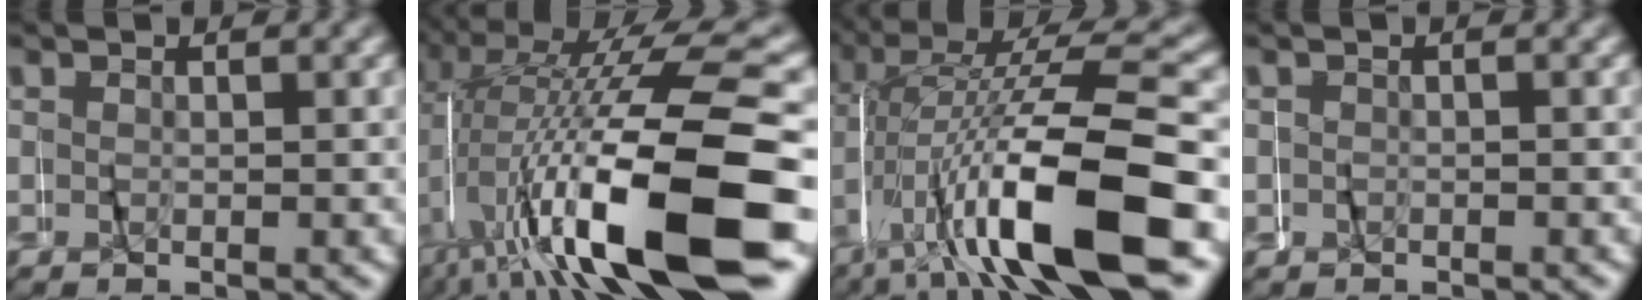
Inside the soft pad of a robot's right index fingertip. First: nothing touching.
{"total": 14.1, "force": [-3.0, 4.3, 13.1], "torque": [-0.223, -0.002, -0.027]}
{"total": 10.1, "force": [-1.7, 3.5, 9.4], "torque": [-0.173, 0.014, -0.021]}
{"total": 0.6, "force": [-0.1, 0.4, -0.5], "torque": [-0.004, 0.007, -0.005]}